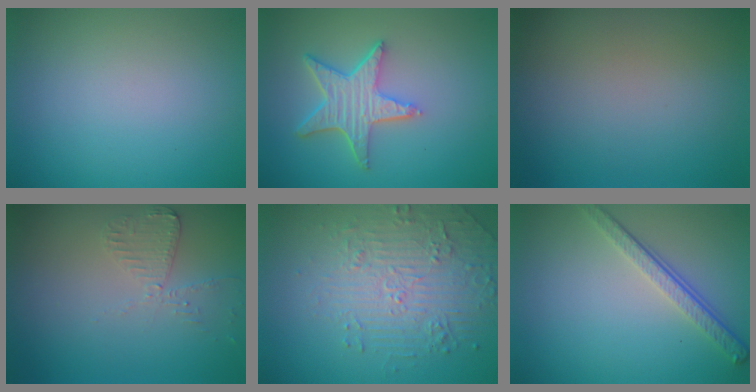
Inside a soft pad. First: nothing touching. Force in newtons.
{"total": 5.1, "press": 4.0, "slide": 3.1}
{"total": 0.0}
{"total": 2.4, "press": 2.4, "slide": 0.2}
{"total": 4.9, "press": 3.9, "slide": 3.0}
{"total": 3.8, "press": 2.7, "slide": 2.6}